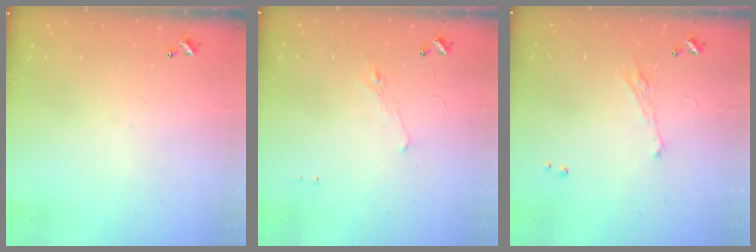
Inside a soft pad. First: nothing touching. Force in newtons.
{"total": 1.3, "press": 1.2, "slide": 0.6}
{"total": 2.0, "press": 1.9, "slide": 0.7}